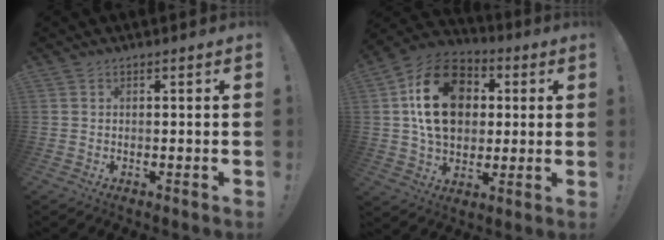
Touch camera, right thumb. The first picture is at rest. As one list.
[{"total": 21.3, "force": [4.1, 15.8, 13.6], "torque": [-0.212, 0.003, 0.074]}]